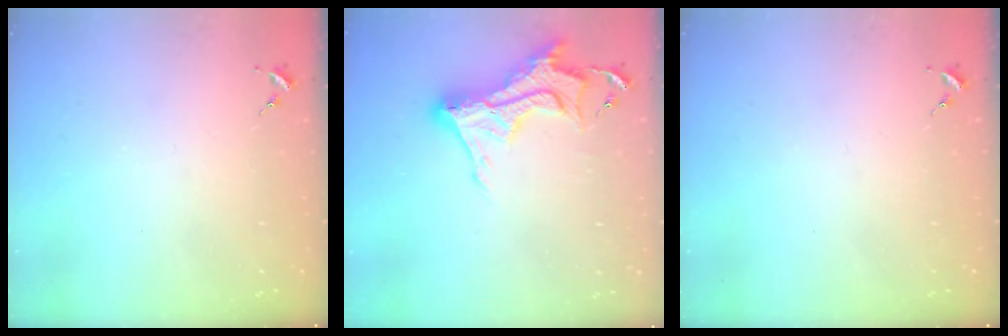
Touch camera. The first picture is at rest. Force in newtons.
{"total": 15.5, "press": 15.5, "slide": 1.2}
{"total": 0.0}